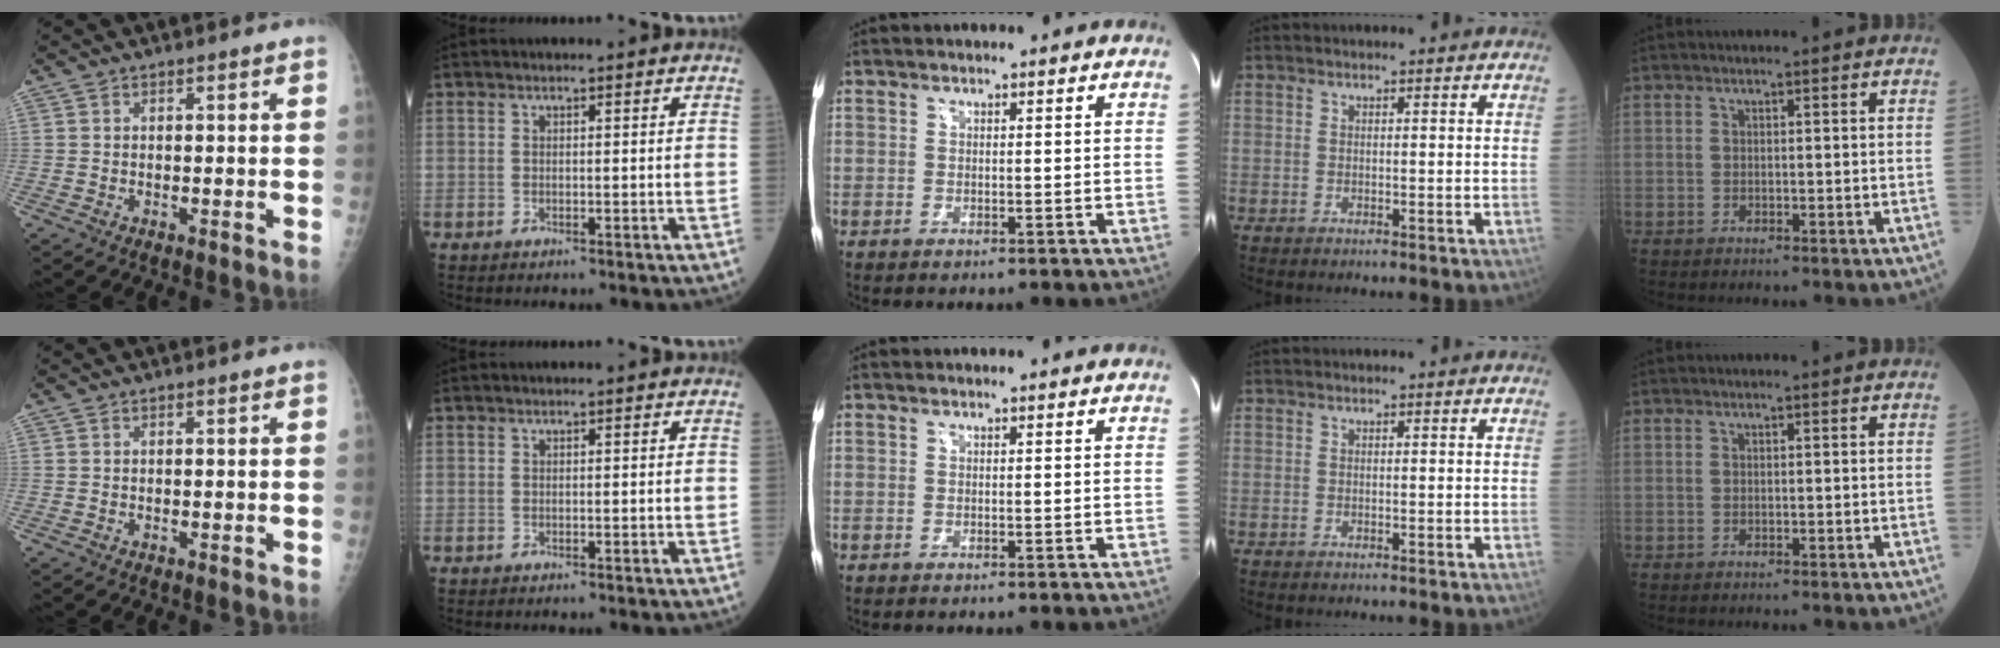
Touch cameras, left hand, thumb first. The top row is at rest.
{}